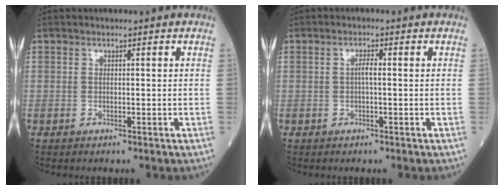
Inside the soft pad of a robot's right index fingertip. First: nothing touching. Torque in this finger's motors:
{"motor_torque": [0.24, 0.03, 0.15, 0.04]}